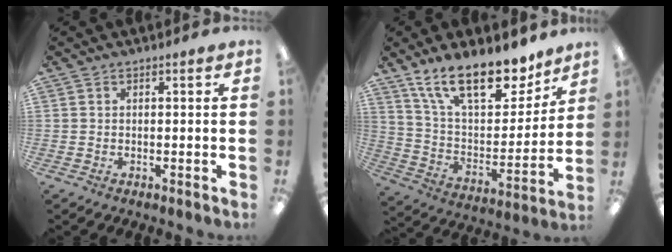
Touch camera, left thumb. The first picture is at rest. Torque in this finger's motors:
{"motor_torque": [2.29, 1.53, 1.42, -1.35, 0.16]}